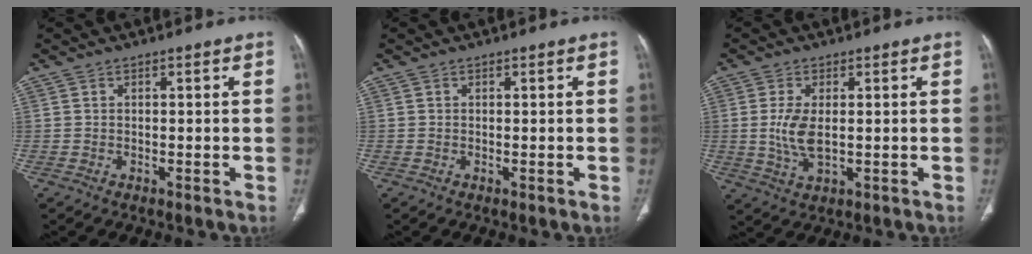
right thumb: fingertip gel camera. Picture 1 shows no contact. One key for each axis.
{"total": 0.0}
{"total": 6.2, "fx": 0.2, "fy": 3.0, "fz": 5.4, "tx": -0.120, "ty": -0.009, "tz": 0.010}